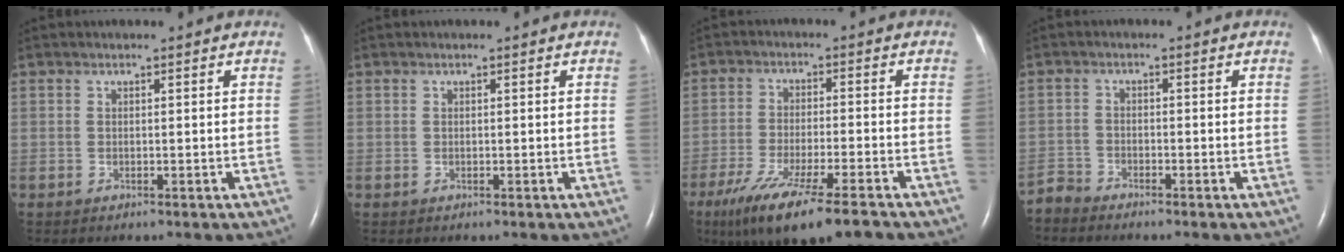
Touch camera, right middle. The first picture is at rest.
{"total": 0.0}
{"total": 13.5, "force": [-9.5, 1.3, 9.6], "torque": [-0.173, -0.040, -0.158]}
{"total": 2.5, "force": [-2.4, -0.1, -0.6], "torque": [0.017, -0.014, -0.048]}